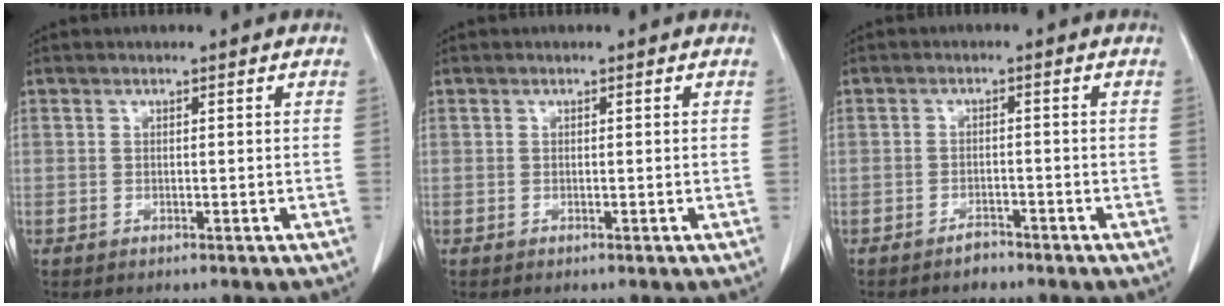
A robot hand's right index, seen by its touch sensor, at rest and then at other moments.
{"total": 0.0}
{"total": 1.9, "force": [-1.6, 0.7, 0.5], "torque": [-0.010, 0.001, -0.024]}